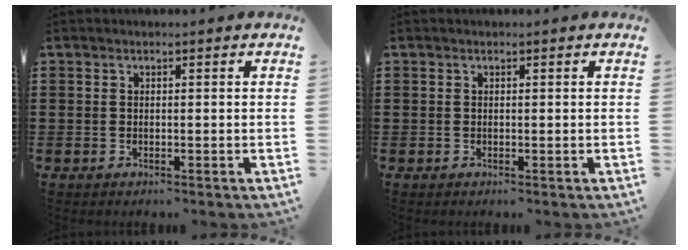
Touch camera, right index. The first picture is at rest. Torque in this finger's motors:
{"motor_torque": [0.01, -0.01, 0.00, 0.00]}